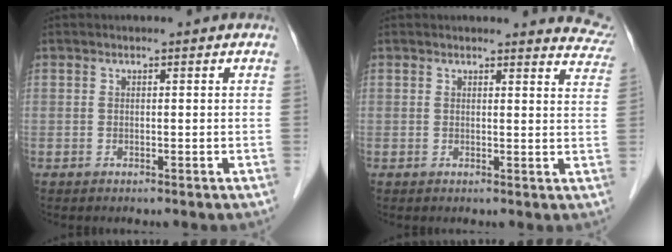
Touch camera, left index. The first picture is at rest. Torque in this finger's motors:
{"motor_torque": [0.38, -0.26, 0.02, 0.00]}